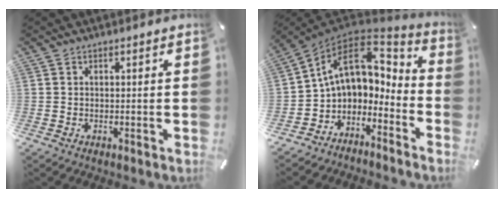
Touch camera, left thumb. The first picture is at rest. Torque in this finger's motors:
{"motor_torque": [0.76, 0.91, 1.30, 1.46, 0.09]}